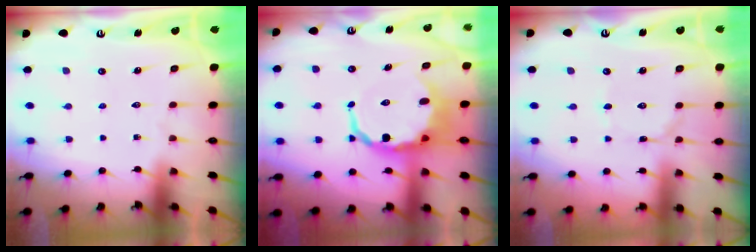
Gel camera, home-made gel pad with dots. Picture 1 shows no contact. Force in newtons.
{"total": 9.2, "press": 8.9, "slide": 2.6}
{"total": 1.4, "press": 1.4, "slide": 0.1}